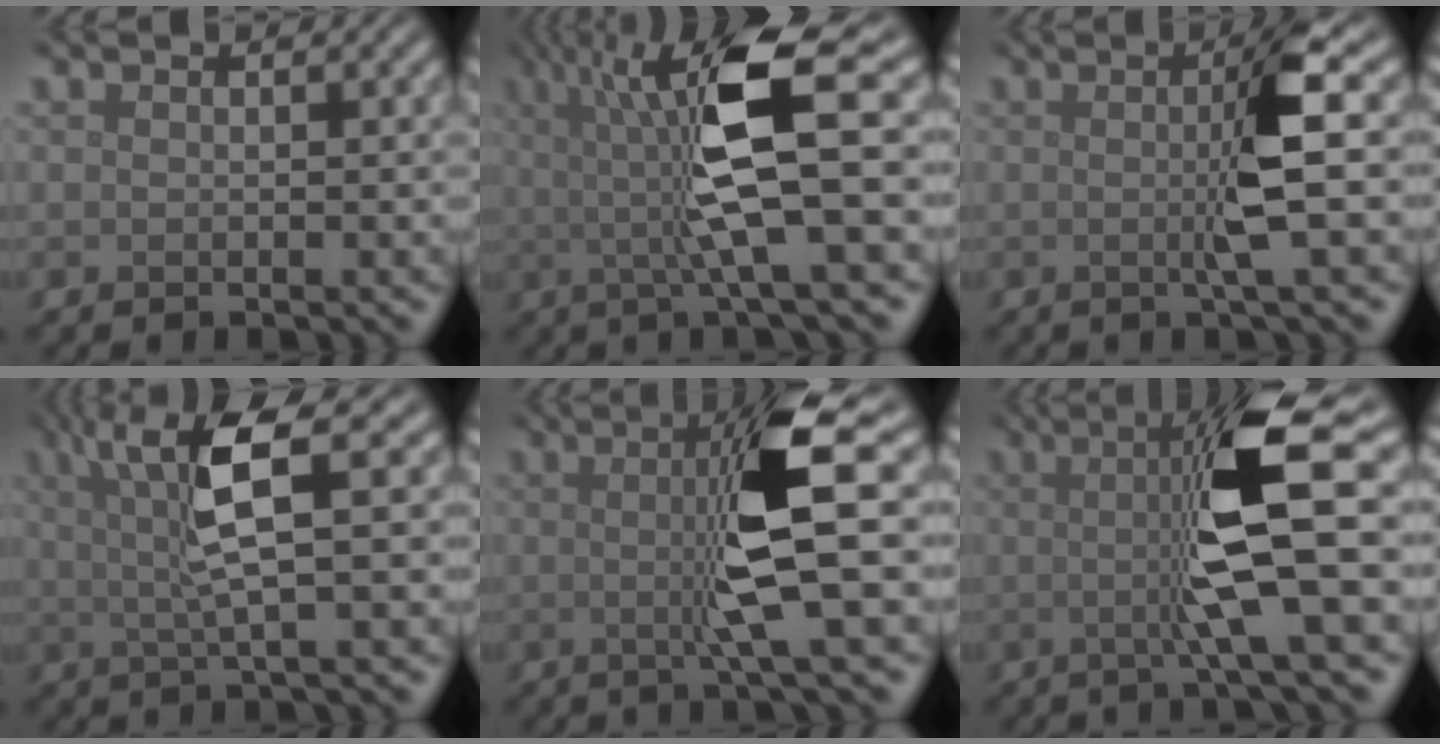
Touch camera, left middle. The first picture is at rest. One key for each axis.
{"total": 10.5, "fx": 1.7, "fy": 2.4, "fz": 10.1, "tx": -0.157, "ty": 0.004, "tz": 0.028}
{"total": 4.8, "fx": 0.2, "fy": 0.6, "fz": 4.8, "tx": -0.078, "ty": 0.003, "tz": -0.002}
{"total": 6.8, "fx": 1.8, "fy": 1.3, "fz": 6.4, "tx": -0.117, "ty": 0.008, "tz": 0.031}
{"total": 7.8, "fx": 0.6, "fy": 1.2, "fz": 7.7, "tx": -0.131, "ty": 0.005, "tz": 0.006}
{"total": 9.0, "fx": 0.6, "fy": 1.4, "fz": 8.8, "tx": -0.138, "ty": -0.001, "tz": 0.006}